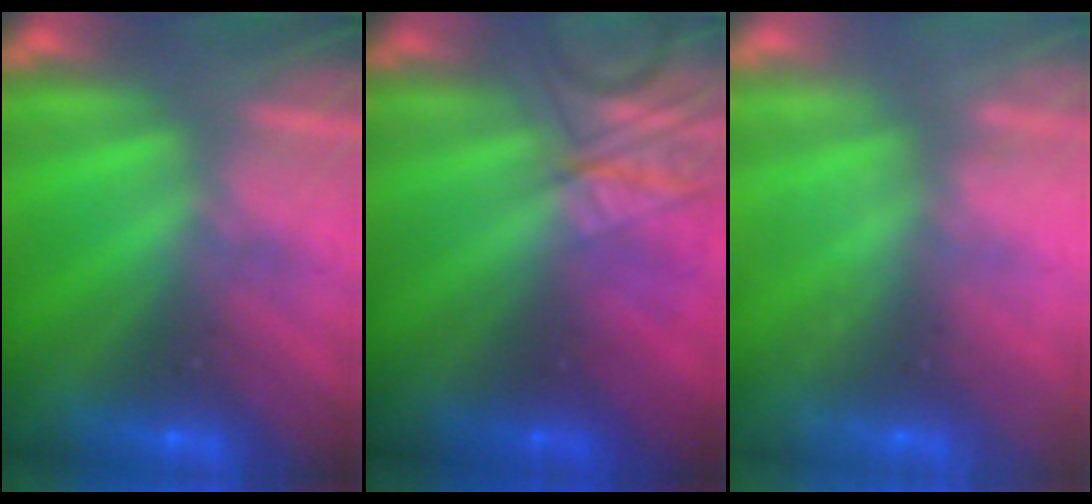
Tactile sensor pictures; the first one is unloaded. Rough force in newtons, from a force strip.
{"total": 2.3}
{"total": 2.1}